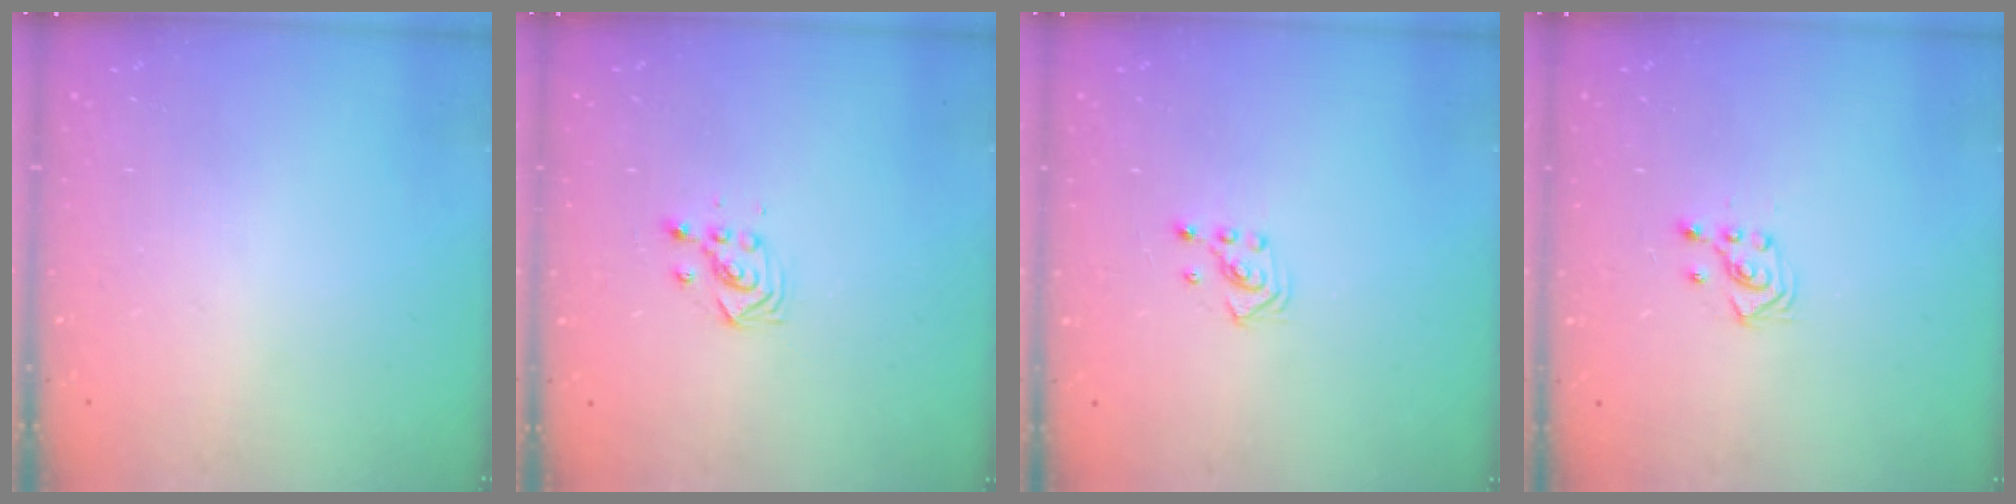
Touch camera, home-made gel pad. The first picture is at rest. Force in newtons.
{"total": 2.9, "press": 2.9, "slide": 0.3}
{"total": 2.6, "press": 2.6, "slide": 0.3}
{"total": 3.0, "press": 2.8, "slide": 1.0}